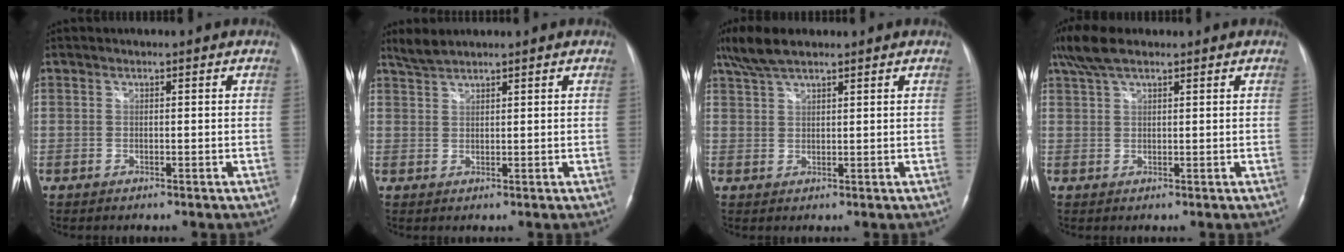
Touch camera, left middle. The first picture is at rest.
{"total": 2.5, "force": [2.4, 0.0, 0.6], "torque": [-0.019, 0.013, 0.051]}
{"total": 5.6, "force": [4.4, 1.3, 3.2], "torque": [-0.073, 0.021, 0.087]}
{"total": 5.5, "force": [4.1, 1.6, 3.4], "torque": [-0.078, 0.027, 0.081]}